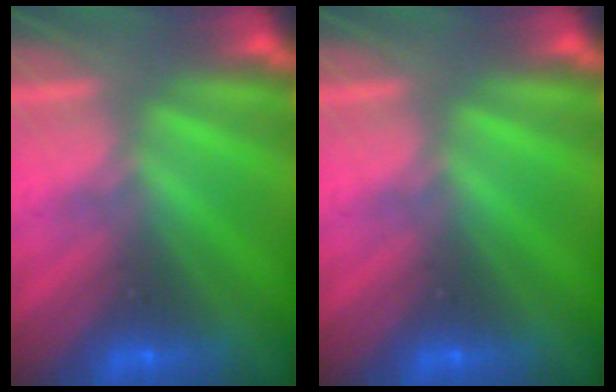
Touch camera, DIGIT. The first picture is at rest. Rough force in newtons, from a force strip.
{"total": 0.0}